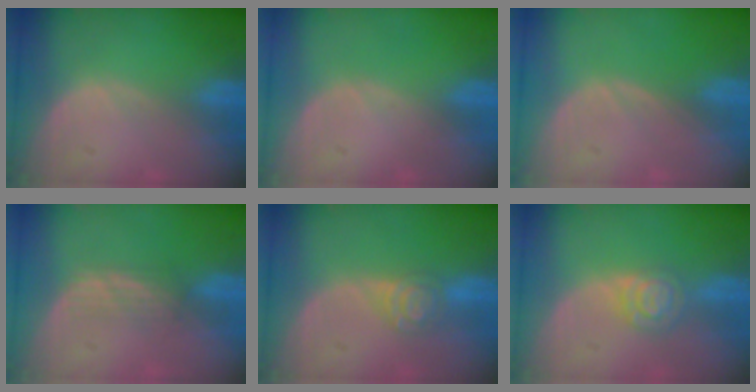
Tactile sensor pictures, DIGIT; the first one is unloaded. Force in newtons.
{"total": 0.0}
{"total": 0.0}
{"total": 2.7, "press": 2.5, "slide": 0.9}
{"total": 4.1, "press": 4.0, "slide": 0.9}
{"total": 4.6, "press": 4.2, "slide": 2.1}